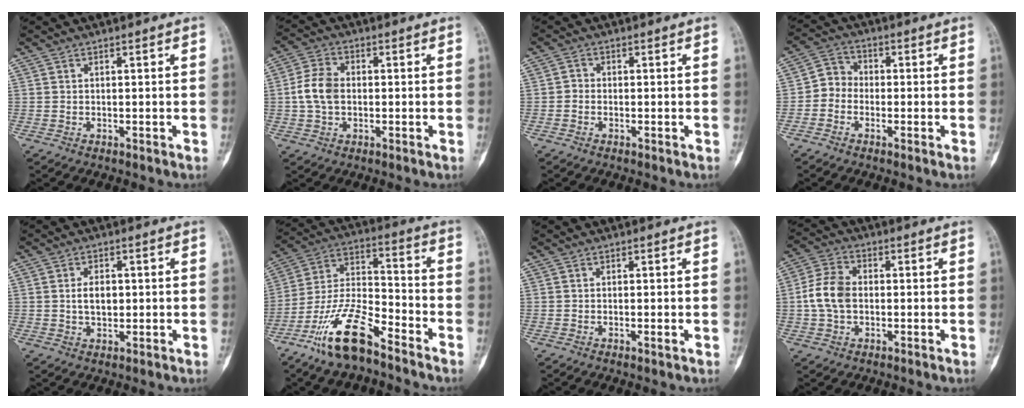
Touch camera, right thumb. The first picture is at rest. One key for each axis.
{"total": 6.8, "fx": -0.2, "fy": 4.8, "fz": 4.8, "tx": -0.095, "ty": 0.014, "tz": -0.010}
{"total": 1.3, "fx": -0.5, "fy": 1.1, "fz": 0.5, "tx": 0.002, "ty": 0.005, "tz": -0.017}
{"total": 4.7, "fx": -1.4, "fy": 4.1, "fz": 1.8, "tx": -0.007, "ty": 0.017, "tz": -0.045}
{"total": 4.0, "fx": 0.2, "fy": 2.6, "fz": 3.1, "tx": -0.042, "ty": 0.000, "tz": 0.003}
{"total": 15.0, "fx": -10.2, "fy": 4.8, "fz": 9.9, "tx": -0.195, "ty": 0.068, "tz": -0.196}
{"total": 0.9, "fx": -0.2, "fy": 0.2, "fz": 0.9, "tx": -0.018, "ty": -0.003, "tz": -0.003}
{"total": 7.9, "fx": -0.4, "fy": 5.5, "fz": 5.7, "tx": -0.111, "ty": 0.018, "tz": -0.014}